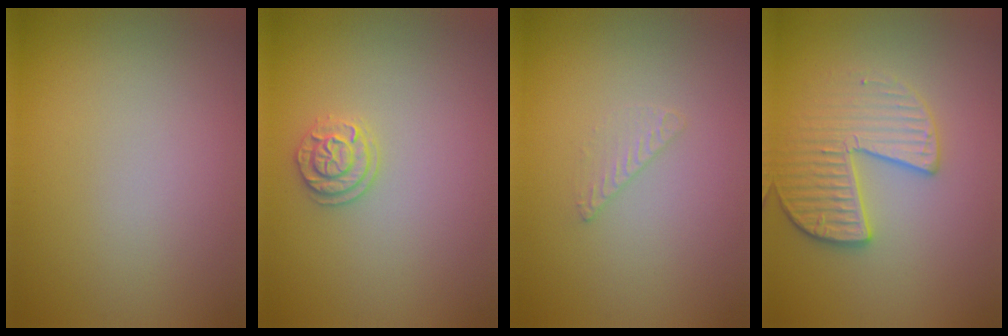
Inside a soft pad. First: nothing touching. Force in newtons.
{"total": 1.8, "press": 1.8, "slide": 0.5}
{"total": 0.6, "press": 0.3, "slide": 0.5}
{"total": 3.6, "press": 3.4, "slide": 1.2}